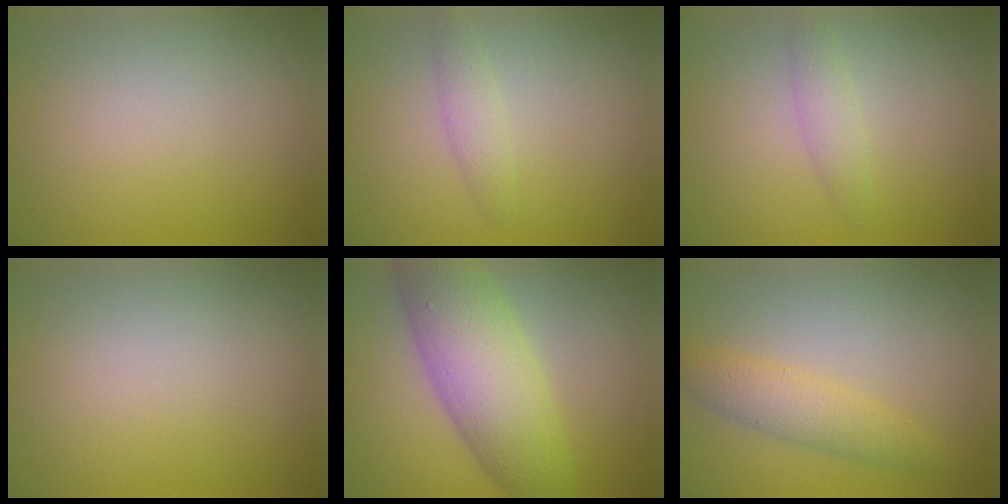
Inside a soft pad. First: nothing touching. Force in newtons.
{"total": 1.5, "press": 1.5, "slide": 0.1}
{"total": 1.5, "press": 1.5, "slide": 0.0}
{"total": 0.0}
{"total": 8.4, "press": 8.4, "slide": 0.1}
{"total": 2.9, "press": 2.9, "slide": 0.1}